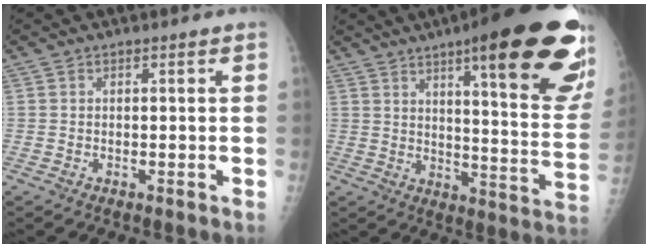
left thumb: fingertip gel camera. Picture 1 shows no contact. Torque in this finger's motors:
{"motor_torque": [3.04, 1.97, 1.82, -0.95, 0.47]}